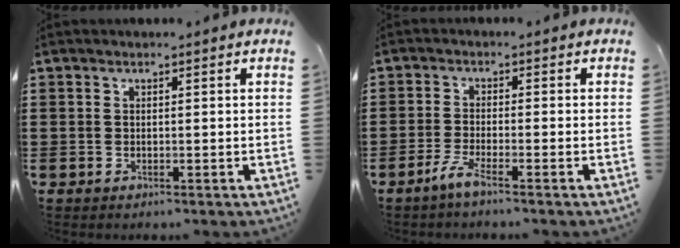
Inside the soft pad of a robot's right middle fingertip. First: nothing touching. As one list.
[{"total": 3.6, "force": [-2.6, 0.1, 2.5], "torque": [-0.061, -0.011, -0.053]}]